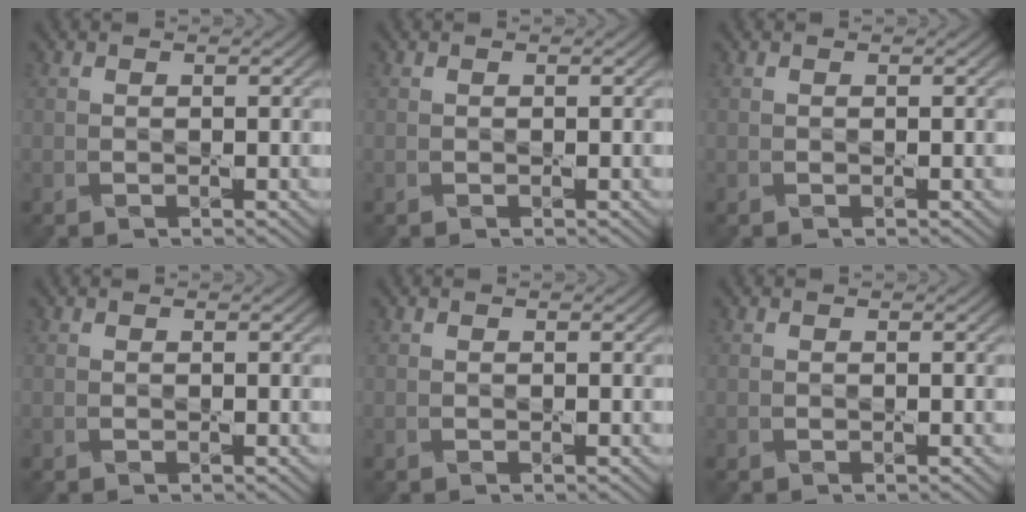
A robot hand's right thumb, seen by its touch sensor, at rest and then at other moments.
{"total": 0.0}
{"total": 0.0}
{"total": 0.0}
{"total": 0.0}
{"total": 0.0}